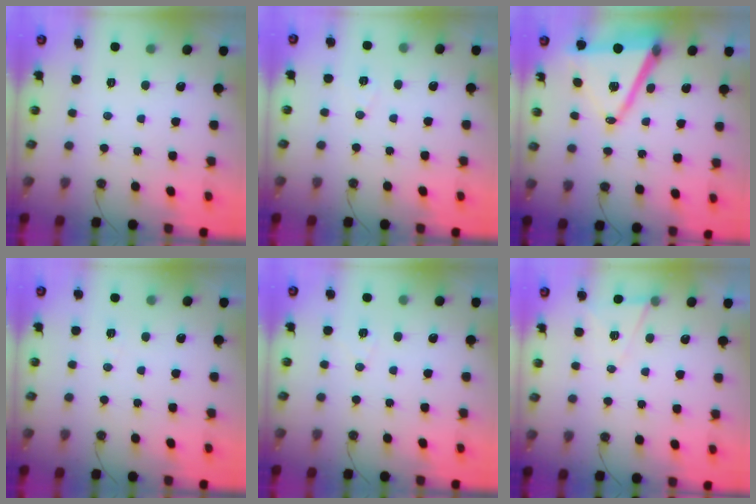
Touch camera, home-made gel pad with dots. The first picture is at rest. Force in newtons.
{"total": 6.6, "press": 4.8, "slide": 4.5}
{"total": 15.2, "press": 14.7, "slide": 3.9}
{"total": 3.7, "press": 3.3, "slide": 1.6}
{"total": 6.9, "press": 6.6, "slide": 1.9}
{"total": 6.5, "press": 4.8, "slide": 4.4}